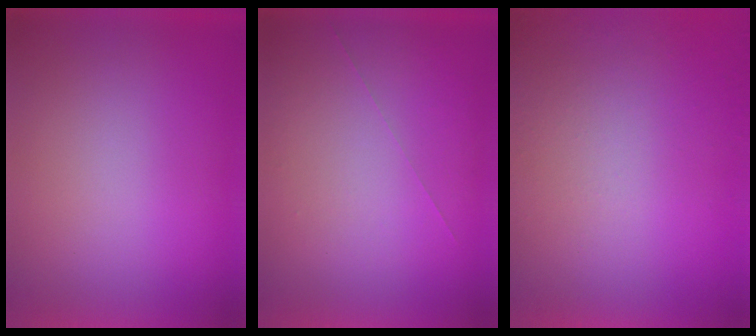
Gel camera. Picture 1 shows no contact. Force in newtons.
{"total": 1.0}
{"total": 4.7}